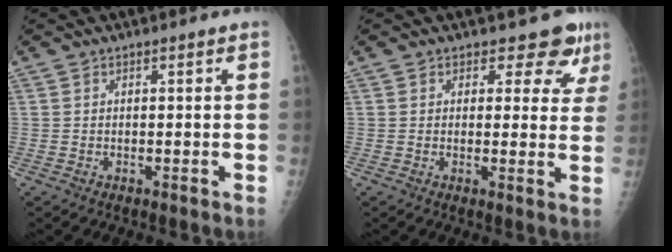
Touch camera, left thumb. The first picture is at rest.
{"total": 5.7, "force": [4.4, 3.4, 1.4], "torque": [0.018, -0.026, 0.038]}